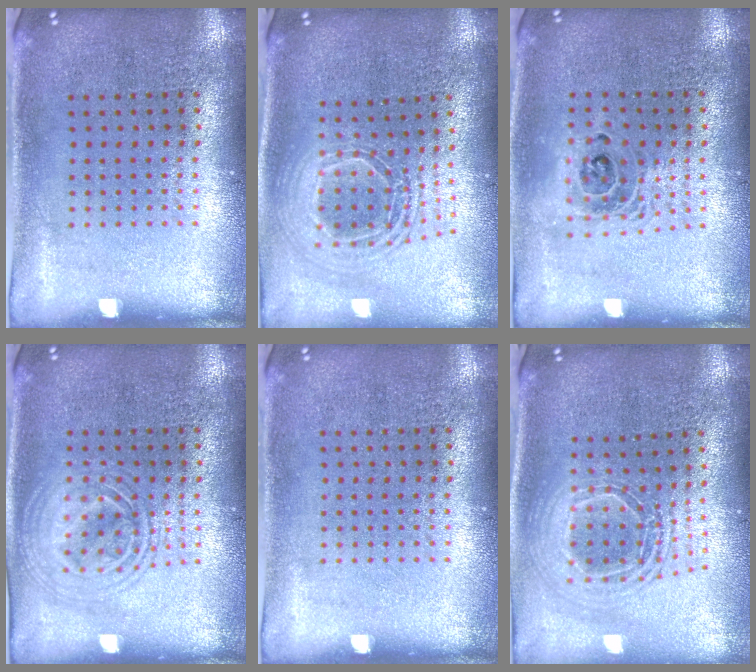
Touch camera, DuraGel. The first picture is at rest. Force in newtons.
{"total": 2.0, "press": 1.6, "slide": 1.2}
{"total": 1.5, "press": 1.2, "slide": 0.8}
{"total": 1.7, "press": 1.7, "slide": 0.3}
{"total": 0.0}
{"total": 2.0, "press": 1.6, "slide": 1.3}